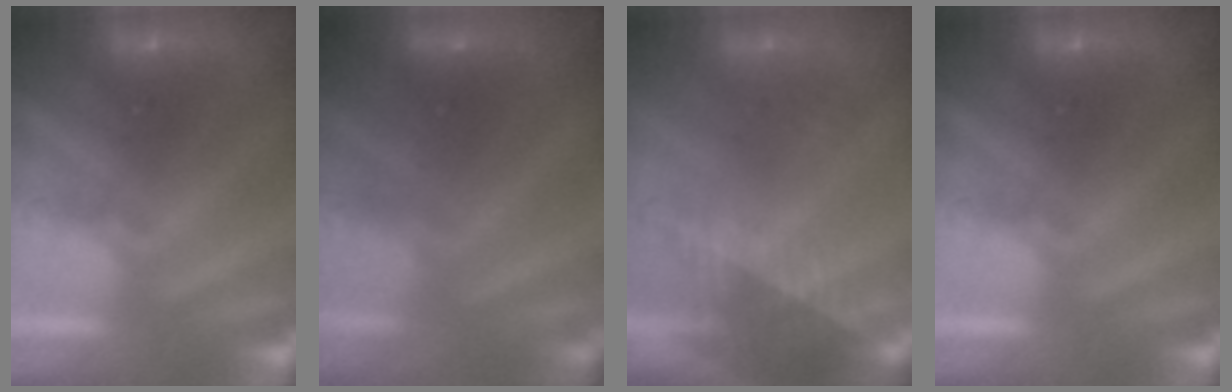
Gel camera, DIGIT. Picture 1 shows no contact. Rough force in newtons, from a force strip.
{"total": 2.6}
{"total": 2.4}
{"total": 0.0}